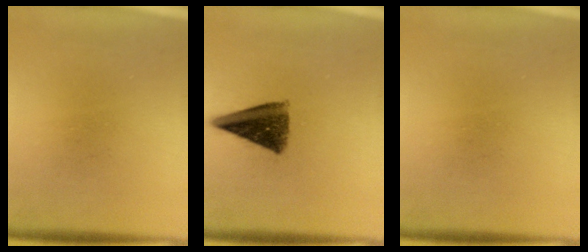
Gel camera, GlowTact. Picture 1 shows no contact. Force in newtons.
{"total": 9.5}
{"total": 0.0}